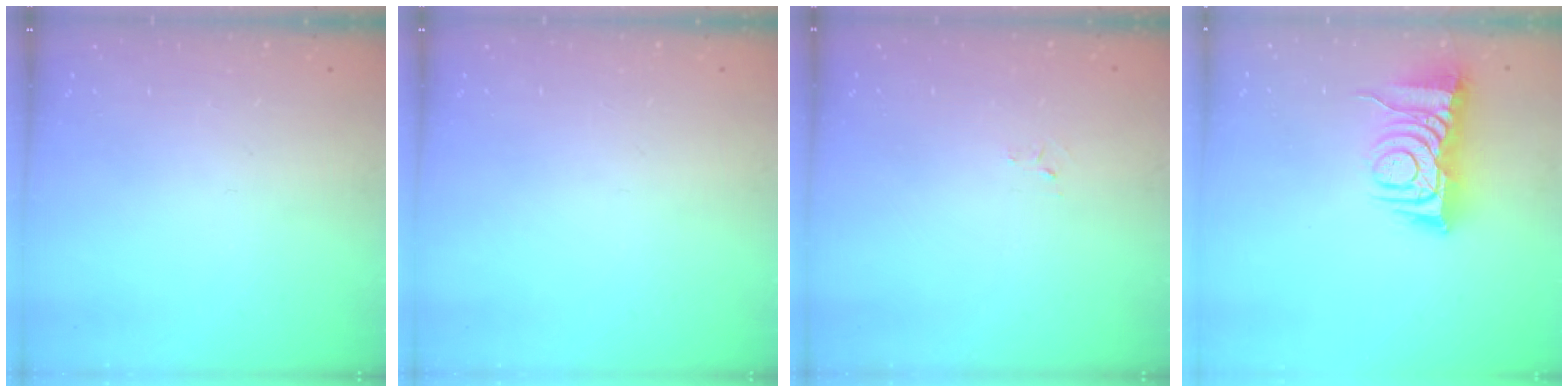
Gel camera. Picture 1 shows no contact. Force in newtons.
{"total": 0.0}
{"total": 2.6, "press": 2.6, "slide": 0.4}
{"total": 8.4, "press": 8.4, "slide": 0.8}